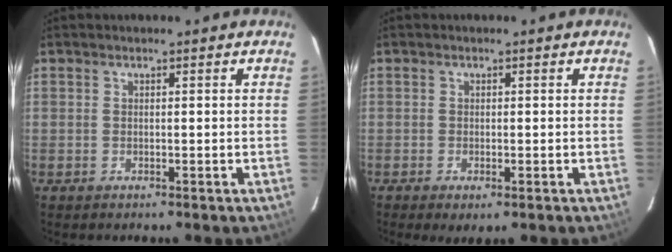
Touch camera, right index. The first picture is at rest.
{"total": 1.4, "force": [0.0, 0.7, 1.2], "torque": [-0.024, -0.005, -0.001]}